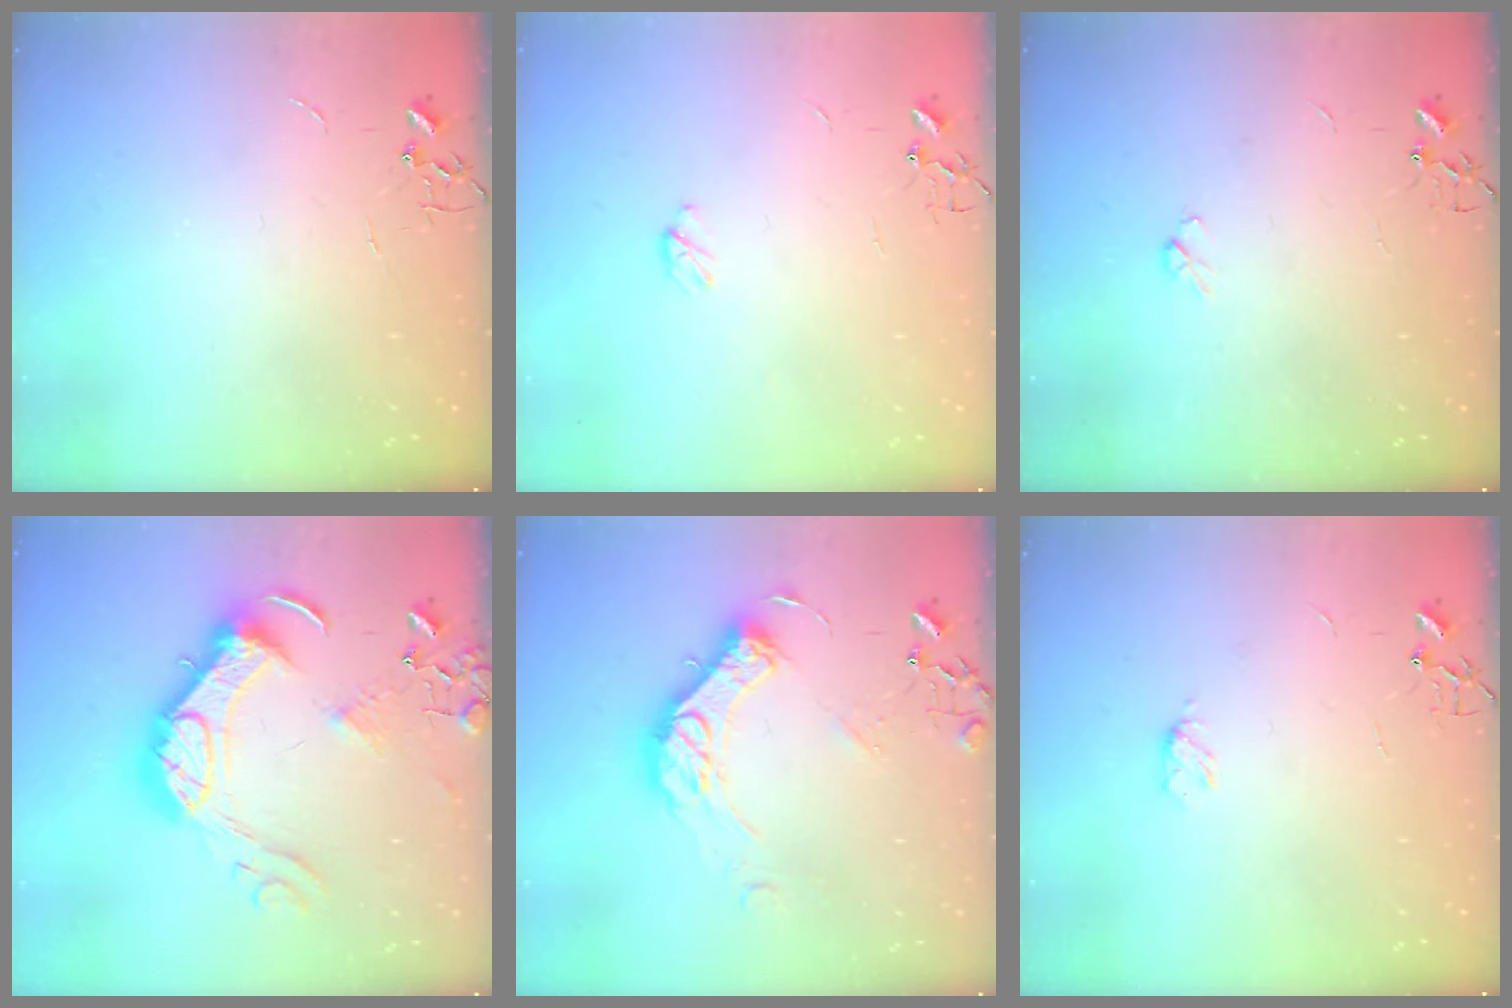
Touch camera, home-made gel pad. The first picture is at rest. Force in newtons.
{"total": 3.9, "press": 3.8, "slide": 0.5}
{"total": 3.3, "press": 3.3, "slide": 0.6}
{"total": 18.9, "press": 18.8, "slide": 1.7}
{"total": 14.6, "press": 14.5, "slide": 1.3}
{"total": 3.3, "press": 3.3, "slide": 0.5}